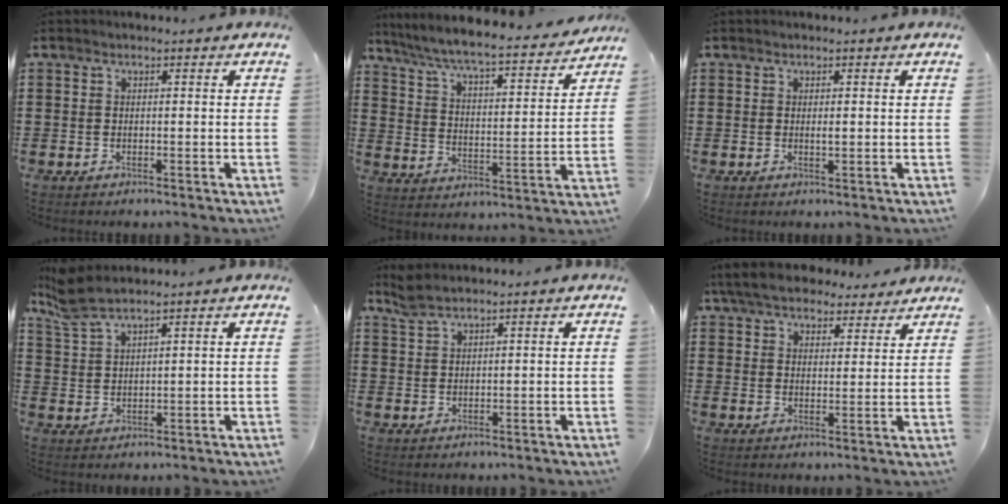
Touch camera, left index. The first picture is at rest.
{"total": 6.3, "force": [5.8, 0.0, 2.4], "torque": [-0.073, -0.044, 0.093]}
{"total": 1.0, "force": [0.1, 0.2, 0.9], "torque": [-0.019, -0.002, 0.003]}
{"total": 4.6, "force": [3.7, 0.5, 2.6], "torque": [-0.062, -0.005, 0.070]}
{"total": 2.2, "force": [1.9, 0.3, 1.1], "torque": [-0.026, 0.000, 0.037]}
{"total": 6.6, "force": [5.9, 1.7, 2.2], "torque": [-0.065, -0.015, 0.110]}